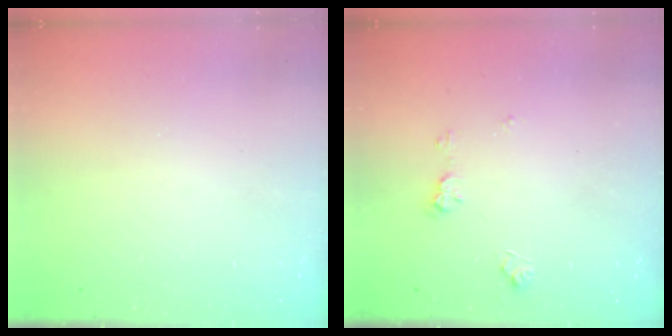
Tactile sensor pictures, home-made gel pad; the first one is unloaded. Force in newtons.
{"total": 5.5, "press": 5.5, "slide": 0.6}